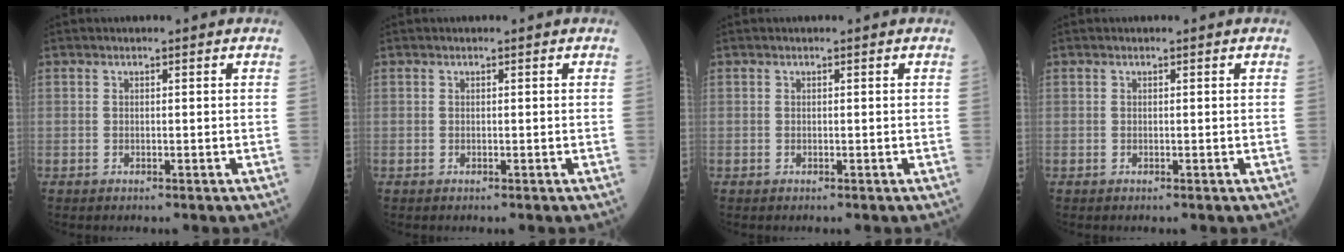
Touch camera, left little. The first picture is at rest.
{"total": 0.0}
{"total": 0.0}
{"total": 0.0}